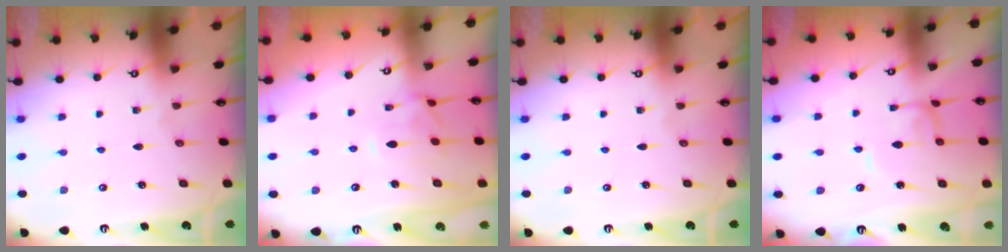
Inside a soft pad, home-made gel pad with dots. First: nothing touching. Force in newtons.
{"total": 1.8, "press": 1.5, "slide": 1.0}
{"total": 0.0}
{"total": 2.1, "press": 2.1, "slide": 0.1}